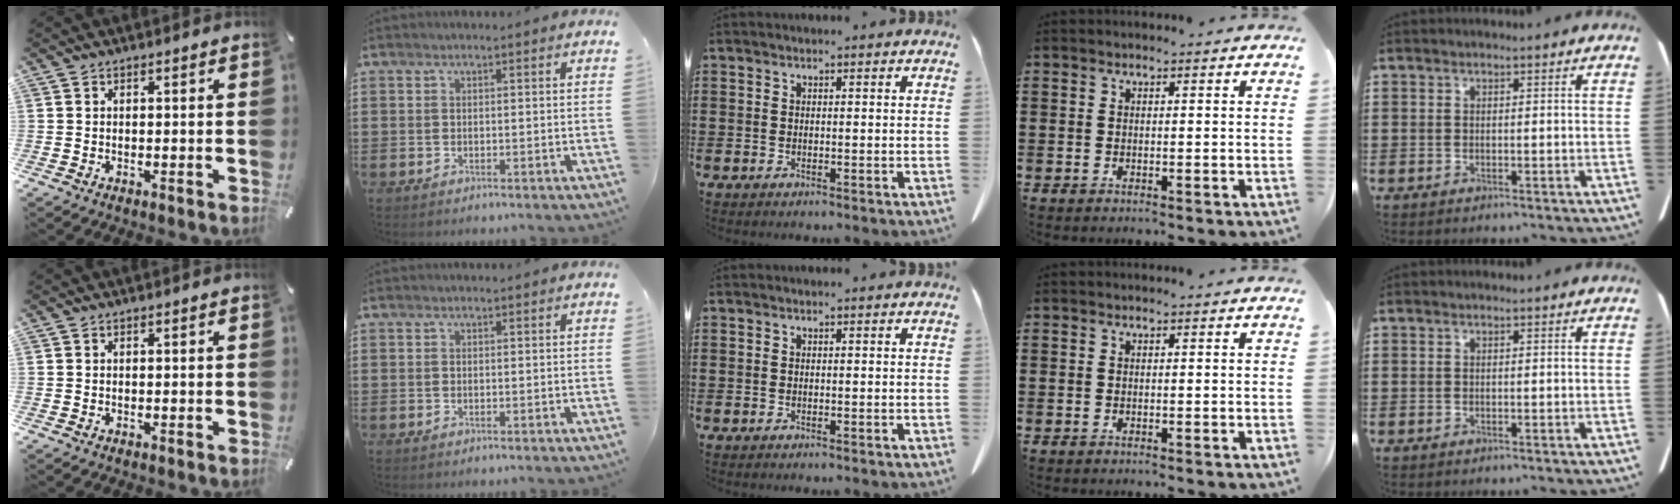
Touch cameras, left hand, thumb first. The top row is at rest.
{}